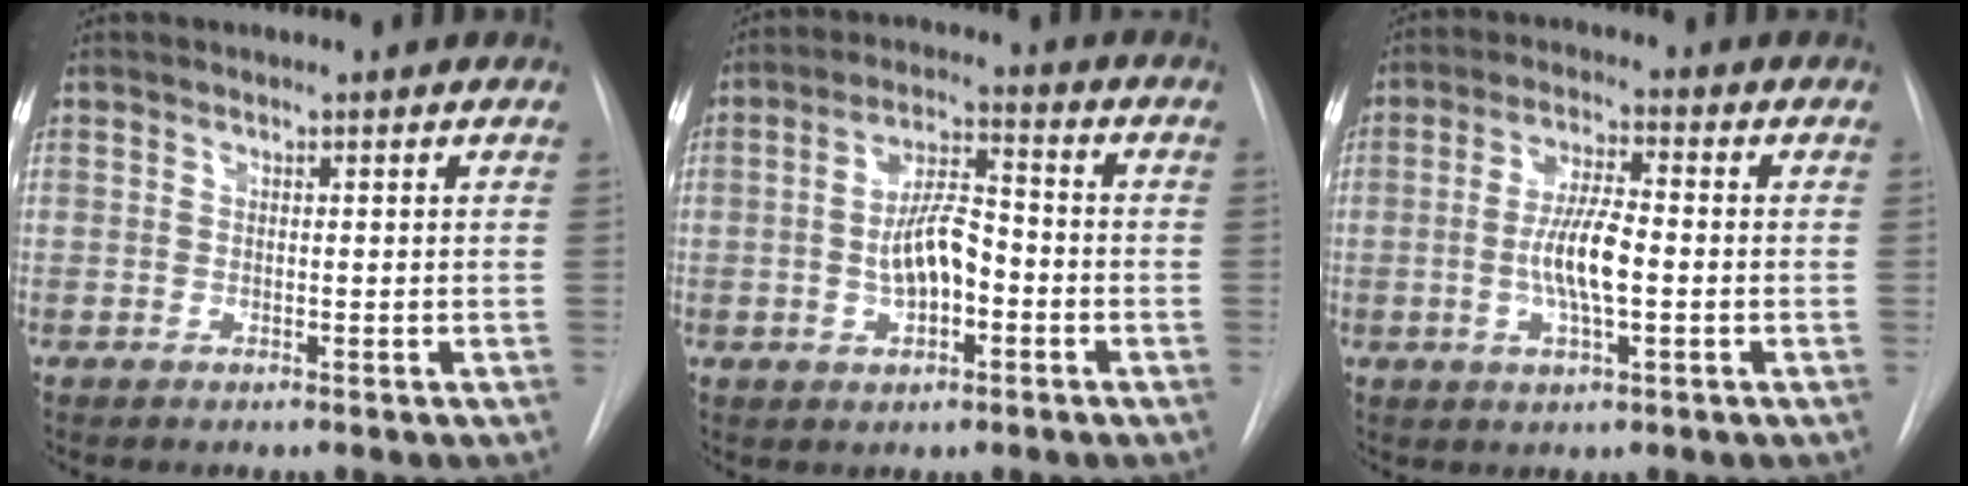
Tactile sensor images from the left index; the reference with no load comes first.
{"total": 7.9, "force": [-1.5, 3.2, 7.1], "torque": [-0.137, 0.017, -0.028]}
{"total": 7.7, "force": [-1.2, 1.7, 7.4], "torque": [-0.147, 0.001, -0.025]}